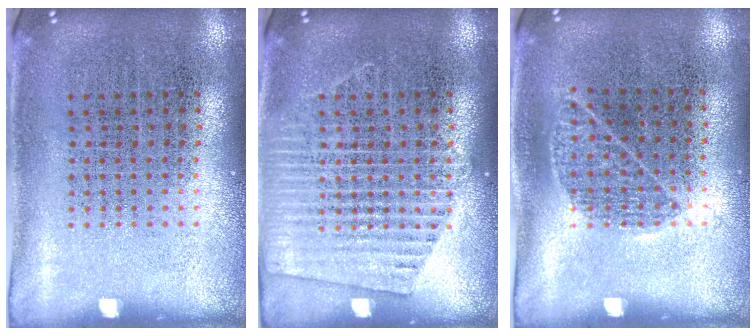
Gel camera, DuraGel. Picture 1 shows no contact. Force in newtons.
{"total": 2.3, "press": 2.3, "slide": 0.4}
{"total": 0.9, "press": 0.5, "slide": 0.7}